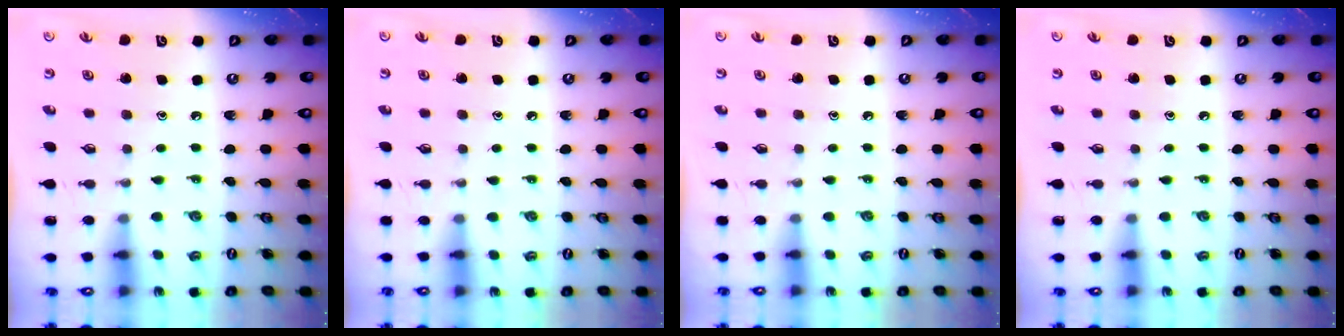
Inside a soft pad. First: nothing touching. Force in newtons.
{"total": 3.4, "press": 3.4, "slide": 0.5}
{"total": 1.9, "press": 1.9, "slide": 0.1}
{"total": 0.0}